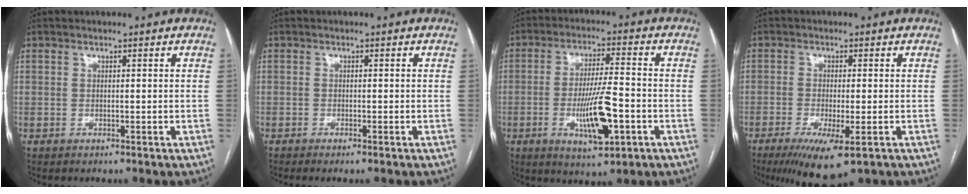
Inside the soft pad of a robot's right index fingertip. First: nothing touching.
{"total": 1.2, "force": [-0.9, -0.1, 0.8], "torque": [-0.014, -0.002, -0.015]}
{"total": 10.5, "force": [-3.4, 1.8, 9.8], "torque": [-0.178, -0.008, -0.054]}
{"total": 8.5, "force": [-4.6, 1.6, 7.0], "torque": [-0.116, -0.024, -0.071]}